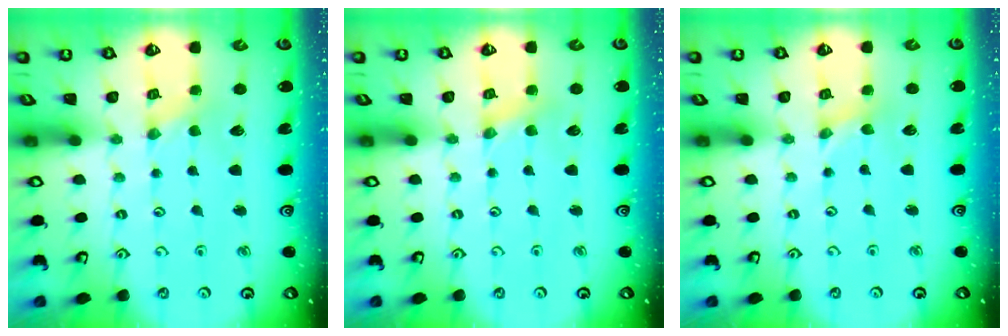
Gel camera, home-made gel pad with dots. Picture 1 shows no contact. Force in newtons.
{"total": 2.7, "press": 2.6, "slide": 0.5}
{"total": 0.0}